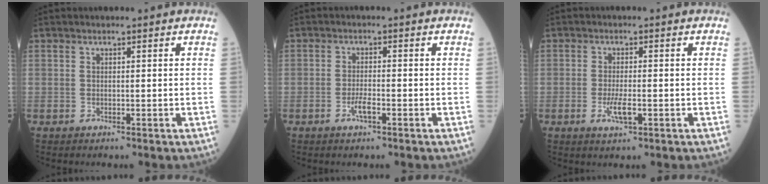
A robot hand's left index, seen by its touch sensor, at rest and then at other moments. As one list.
[{"total": 2.3, "force": [-1.2, 0.4, 1.9], "torque": [-0.040, 0.000, -0.023]}, {"total": 3.2, "force": [-1.1, 0.7, 2.9], "torque": [-0.065, -0.003, -0.017]}]